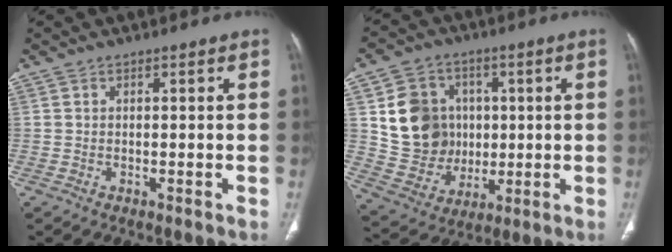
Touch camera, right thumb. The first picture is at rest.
{"total": 15.0, "force": [2.4, 13.1, 6.9], "torque": [-0.081, 0.001, 0.060]}